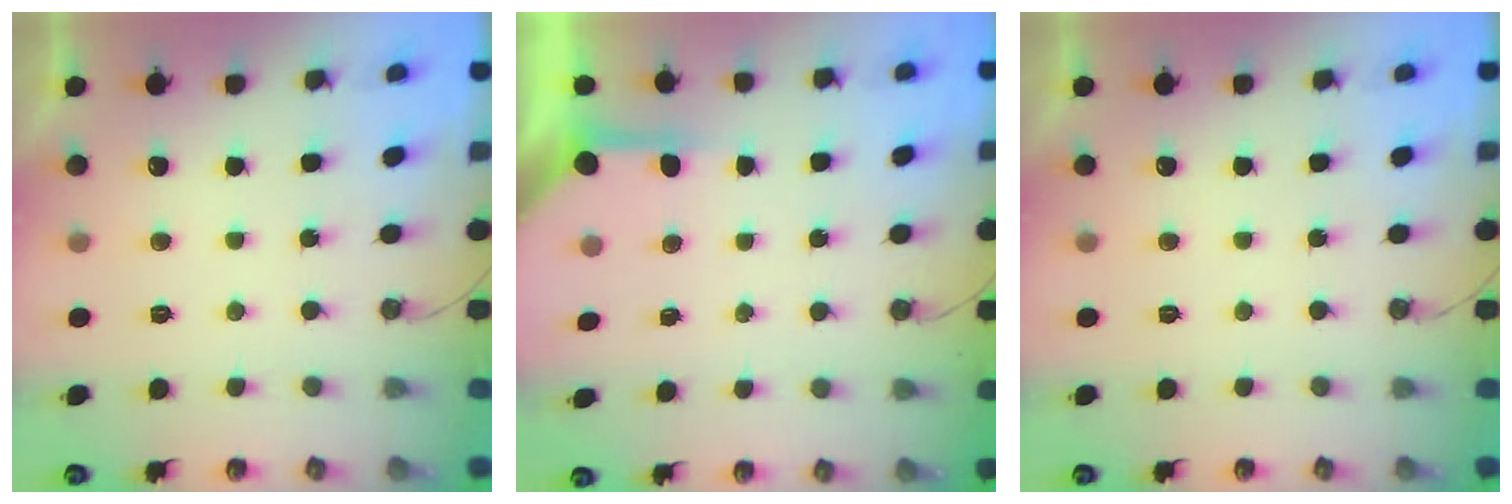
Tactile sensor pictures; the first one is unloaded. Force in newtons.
{"total": 3.8, "press": 3.8, "slide": 0.4}
{"total": 0.0}